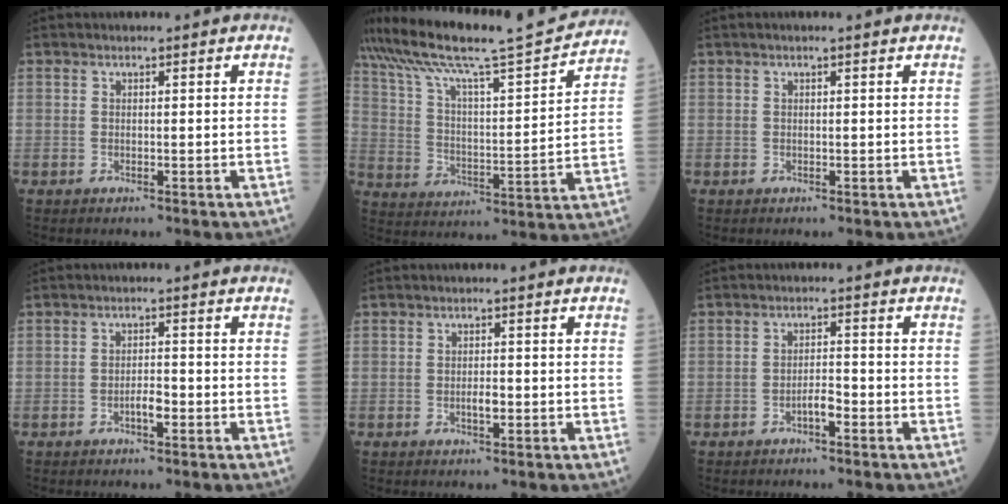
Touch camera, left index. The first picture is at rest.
{"total": 19.7, "force": [18.1, 0.5, 8.0], "torque": [-0.146, -0.015, 0.276]}
{"total": 1.0, "force": [0.7, -0.1, 0.7], "torque": [-0.013, 0.010, 0.010]}
{"total": 2.1, "force": [-1.2, 0.5, 1.6], "torque": [-0.026, 0.003, -0.022]}
{"total": 1.5, "force": [-0.5, 0.5, 1.3], "torque": [-0.023, 0.000, -0.010]}
{"total": 2.3, "force": [-1.5, 0.5, 1.6], "torque": [-0.025, 0.004, -0.029]}